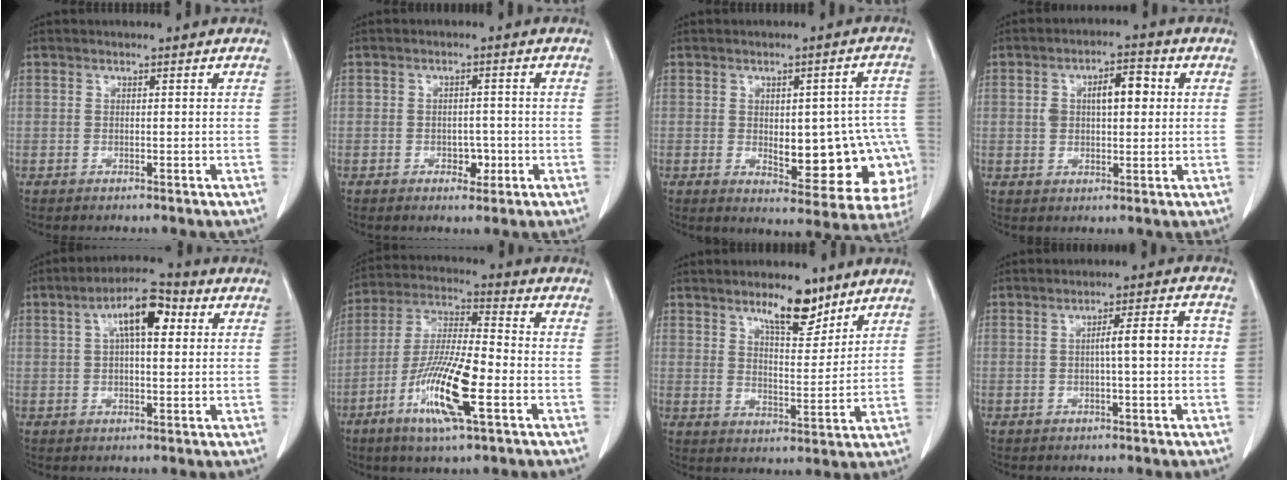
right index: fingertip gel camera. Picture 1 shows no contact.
{"total": 2.9, "force": [-1.0, 2.0, 1.8], "torque": [-0.018, 0.005, -0.009]}
{"total": 16.5, "force": [-2.7, 6.8, 14.8], "torque": [-0.123, 0.026, -0.011]}
{"total": 7.0, "force": [1.4, 3.1, 6.1], "torque": [-0.102, 0.022, 0.027]}
{"total": 8.5, "force": [2.7, 2.7, 7.6], "torque": [-0.135, 0.028, 0.041]}
{"total": 14.1, "force": [-5.3, 1.9, 13.0], "torque": [-0.259, -0.012, -0.100]}
{"total": 8.2, "force": [5.9, 2.6, 5.0], "torque": [-0.081, -0.003, 0.100]}
{"total": 5.3, "force": [-0.2, 0.5, 5.3], "torque": [-0.078, 0.017, -0.003]}